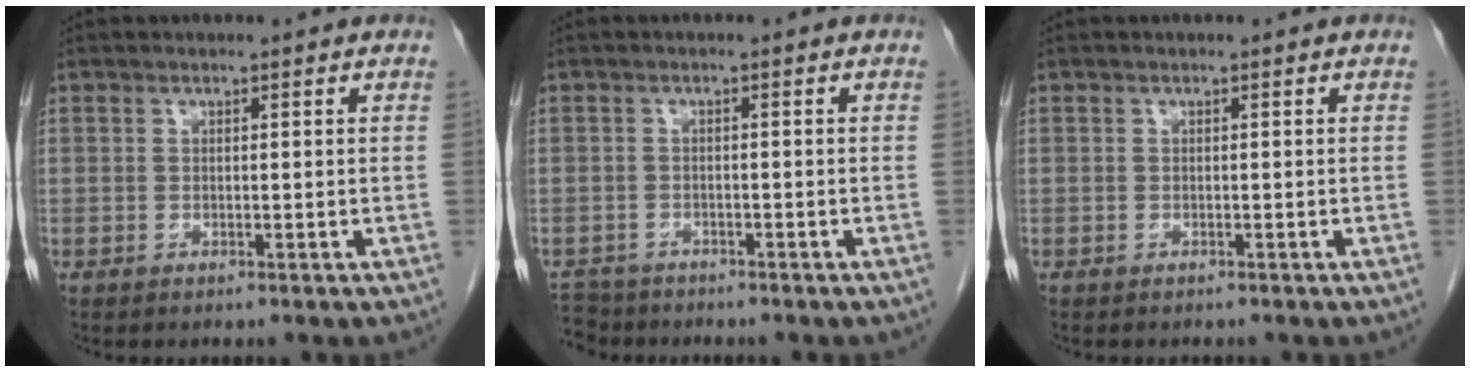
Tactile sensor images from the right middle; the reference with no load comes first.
{"total": 4.3, "force": [-3.9, 1.8, -0.3], "torque": [0.005, -0.006, -0.070]}
{"total": 0.9, "force": [-0.9, 0.2, 0.2], "torque": [-0.013, -0.003, -0.013]}